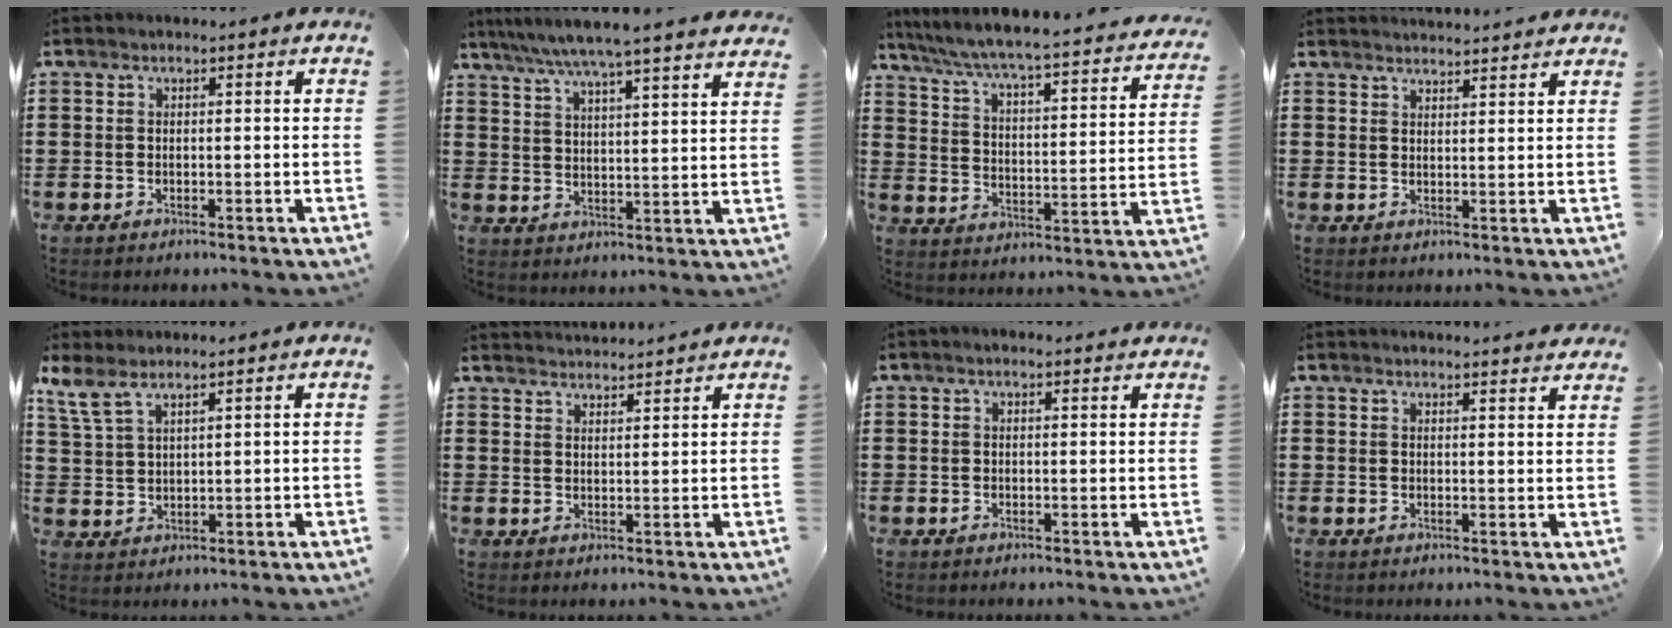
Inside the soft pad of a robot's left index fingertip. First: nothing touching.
{"total": 6.1, "force": [5.4, -0.9, 2.8], "torque": [-0.075, -0.034, 0.090]}
{"total": 4.2, "force": [3.7, -0.4, 1.9], "torque": [-0.059, -0.042, 0.049]}
{"total": 2.4, "force": [2.4, -0.2, -0.3], "torque": [-0.001, -0.007, 0.045]}
{"total": 4.9, "force": [3.6, 1.4, 3.0], "torque": [-0.068, -0.004, 0.066]}
{"total": 2.6, "force": [2.6, -0.3, -0.3], "torque": [-0.003, -0.010, 0.049]}
{"total": 0.9, "force": [0.6, 0.3, 0.7], "torque": [-0.013, 0.003, 0.010]}
{"total": 2.2, "force": [2.2, -0.4, 0.2], "torque": [-0.001, -0.009, 0.040]}